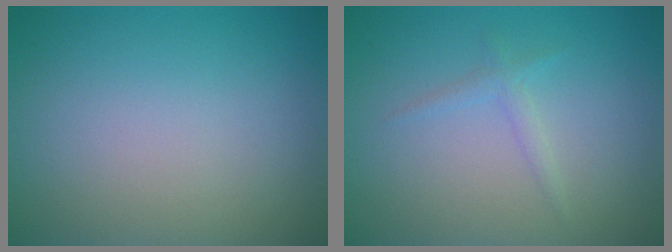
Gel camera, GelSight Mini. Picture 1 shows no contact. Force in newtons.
{"total": 1.1, "press": 1.1, "slide": 0.1}